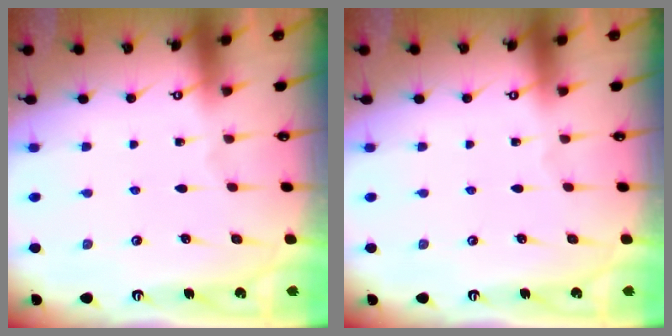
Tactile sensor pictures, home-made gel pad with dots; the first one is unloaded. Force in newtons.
{"total": 0.0}